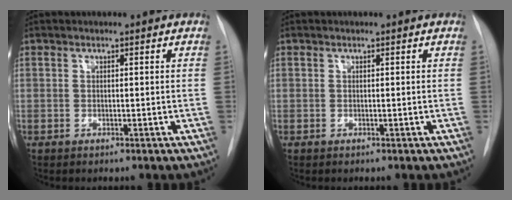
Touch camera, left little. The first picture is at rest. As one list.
[{"total": 0.0}]